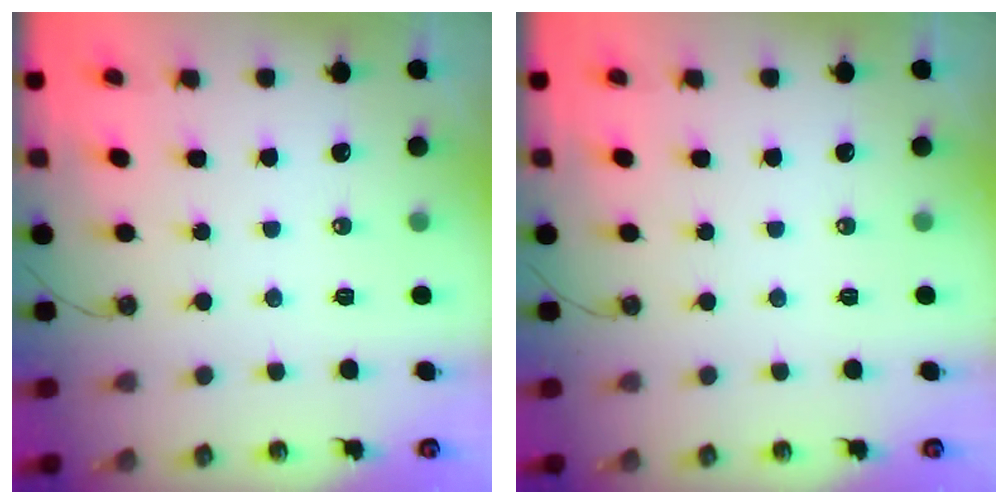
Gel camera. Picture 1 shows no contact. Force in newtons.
{"total": 0.0}